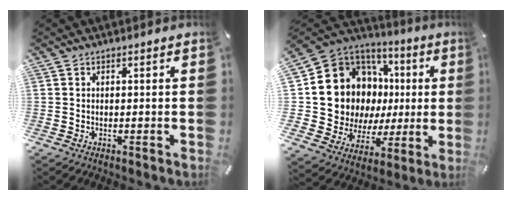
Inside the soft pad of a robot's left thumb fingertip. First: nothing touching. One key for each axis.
{"total": 14.9, "fx": 2.6, "fy": 13.5, "fz": 5.8, "tx": -0.100, "ty": -0.044, "tz": 0.077}